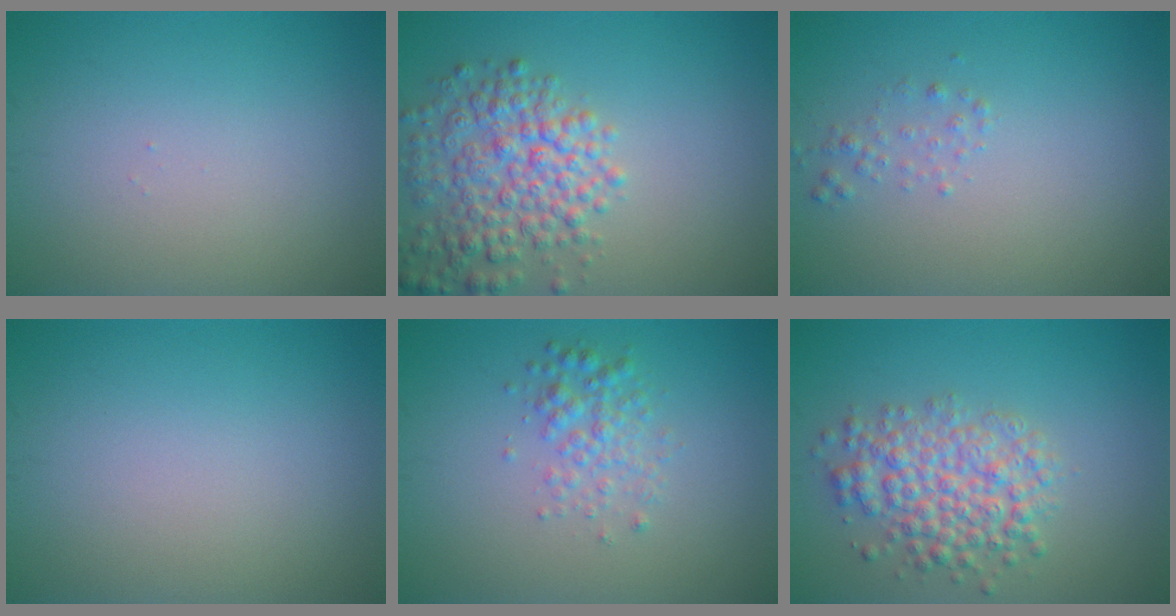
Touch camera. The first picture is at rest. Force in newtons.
{"total": 5.6, "press": 5.6, "slide": 0.3}
{"total": 1.0, "press": 1.0, "slide": 0.1}
{"total": 0.0}
{"total": 2.3, "press": 2.3, "slide": 0.1}
{"total": 4.9, "press": 4.9, "slide": 0.1}